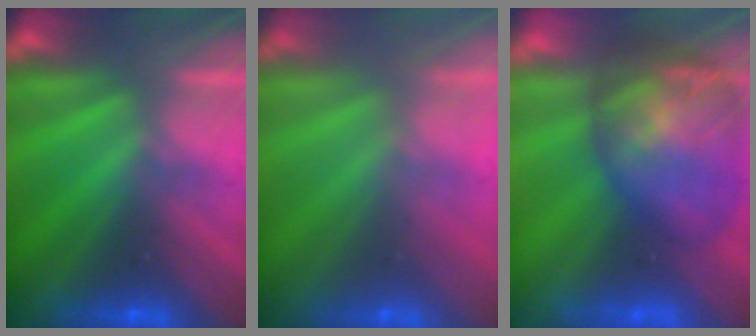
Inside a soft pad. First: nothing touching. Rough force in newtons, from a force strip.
{"total": 2.7}
{"total": 7.8}